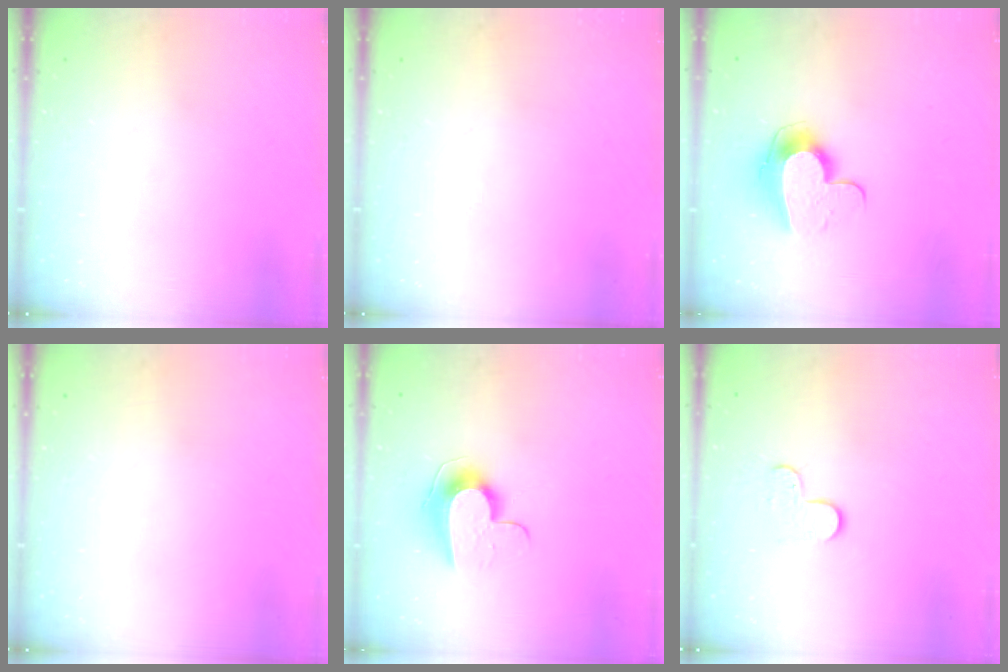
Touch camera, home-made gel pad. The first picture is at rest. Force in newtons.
{"total": 0.0}
{"total": 10.7, "press": 10.6, "slide": 0.7}
{"total": 0.0}
{"total": 9.9, "press": 9.9, "slide": 0.3}
{"total": 5.5, "press": 5.5, "slide": 0.4}